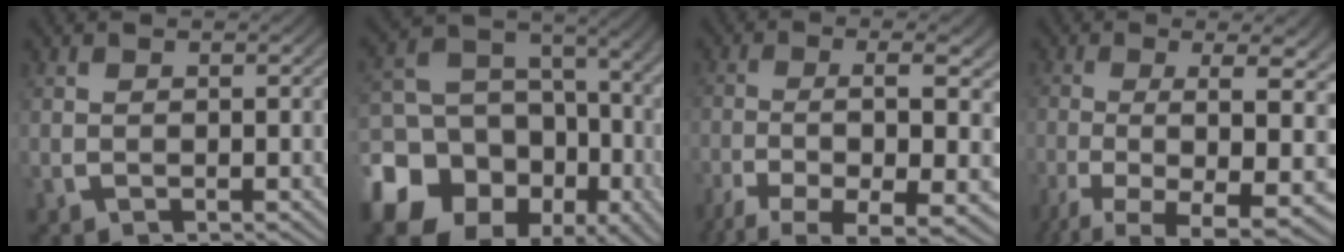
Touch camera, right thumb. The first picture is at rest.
{"total": 18.1, "force": [-6.8, 14.5, 8.2], "torque": [-0.176, -0.067, -0.103]}
{"total": 10.7, "force": [-4.9, 4.3, 8.5], "torque": [-0.151, -0.042, -0.051]}
{"total": 11.7, "force": [-5.1, 5.1, 9.2], "torque": [-0.159, -0.047, -0.051]}